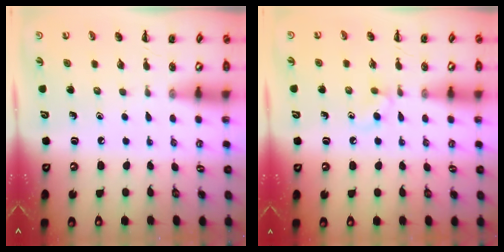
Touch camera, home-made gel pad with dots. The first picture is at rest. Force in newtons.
{"total": 2.9, "press": 2.6, "slide": 1.3}